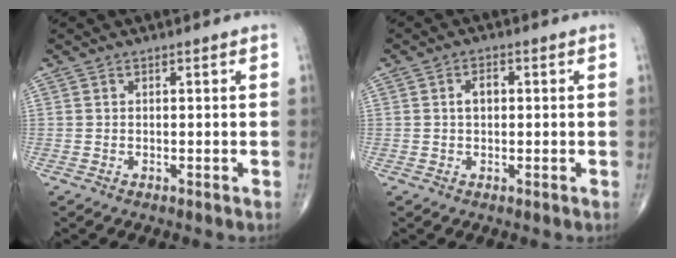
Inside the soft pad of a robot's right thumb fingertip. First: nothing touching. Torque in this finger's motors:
{"motor_torque": [0.33, 0.38, 0.57, 0.23, 0.00]}